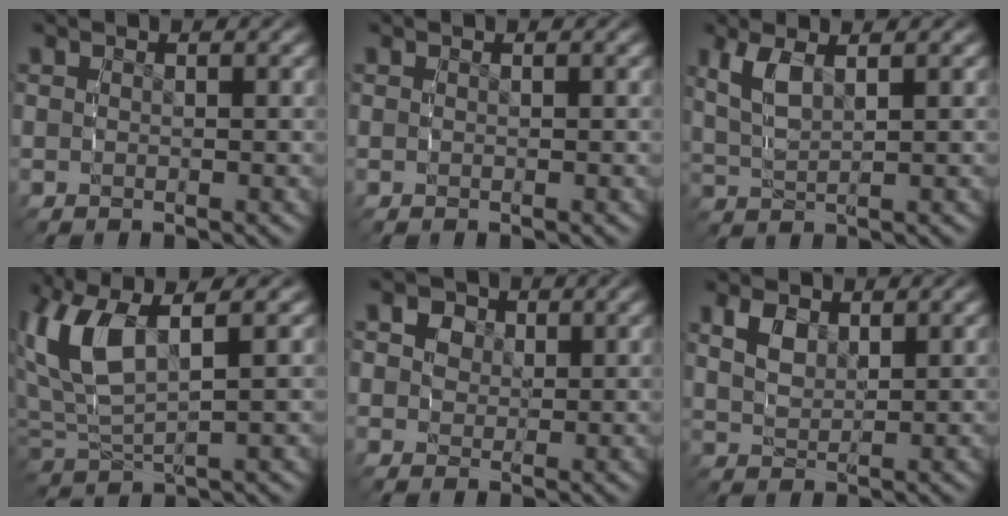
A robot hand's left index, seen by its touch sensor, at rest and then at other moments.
{"total": 0.0}
{"total": 3.0, "force": [1.3, 1.5, 2.3], "torque": [-0.062, 0.001, 0.031]}
{"total": 6.6, "force": [2.1, 4.0, 4.9], "torque": [-0.140, 0.000, 0.043]}
{"total": 5.4, "force": [2.0, 4.6, 1.9], "torque": [-0.035, 0.000, 0.029]}
{"total": 2.8, "force": [1.3, 1.9, 1.6], "torque": [-0.033, -0.002, 0.029]}